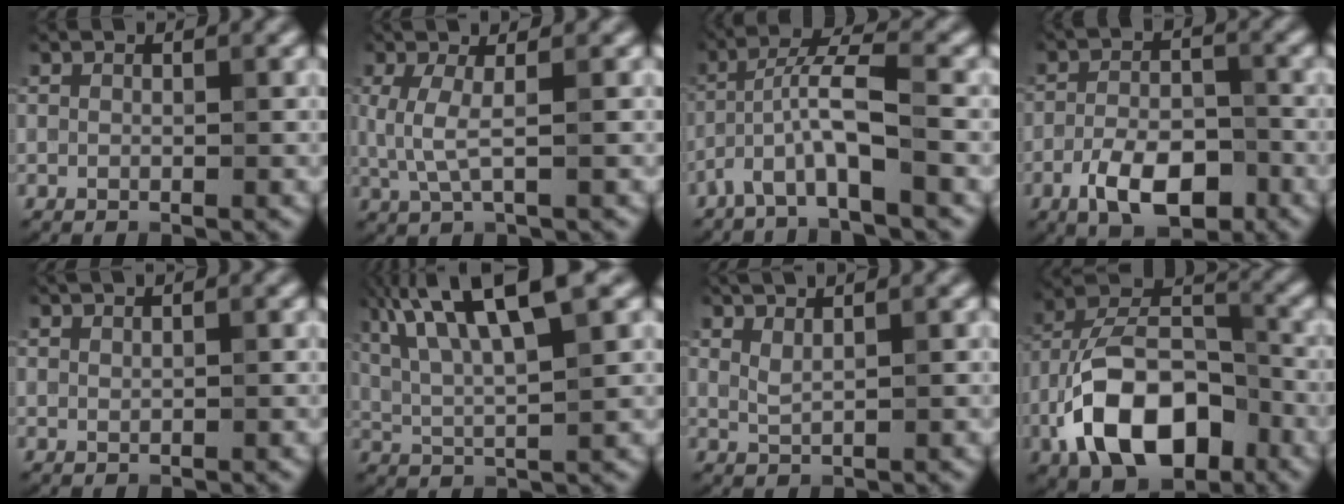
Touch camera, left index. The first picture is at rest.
{"total": 3.0, "force": [0.4, 0.7, 2.8], "torque": [-0.063, -0.001, 0.007]}
{"total": 5.3, "force": [-2.5, 0.7, 4.7], "torque": [-0.089, 0.017, -0.055]}
{"total": 6.1, "force": [-3.2, 2.8, 4.5], "torque": [-0.076, 0.001, -0.060]}
{"total": 0.8, "force": [0.7, 0.1, 0.4], "torque": [-0.007, 0.001, 0.013]}
{"total": 11.4, "force": [5.4, 3.2, 9.5], "torque": [-0.164, 0.023, 0.086]}
{"total": 2.2, "force": [1.6, 0.6, 1.4], "torque": [-0.024, 0.002, 0.027]}
{"total": 11.4, "force": [-4.8, 6.2, 8.3], "torque": [-0.153, 0.012, -0.092]}